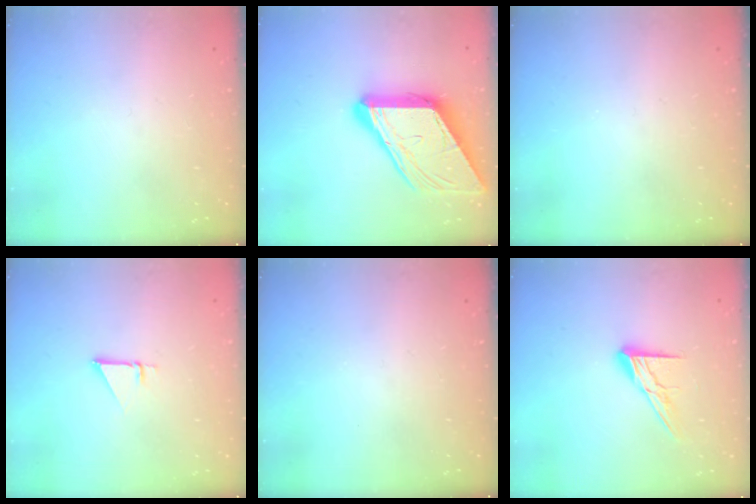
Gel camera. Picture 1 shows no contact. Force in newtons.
{"total": 19.0, "press": 18.8, "slide": 2.2}
{"total": 0.0}
{"total": 2.7, "press": 2.7, "slide": 0.2}
{"total": 0.0}
{"total": 10.4, "press": 10.4, "slide": 0.6}